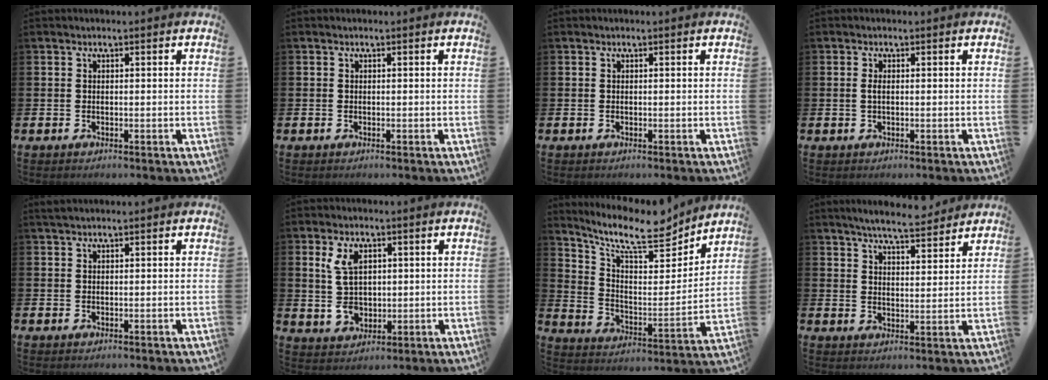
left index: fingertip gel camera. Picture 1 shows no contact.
{"total": 0.0}
{"total": 0.0}
{"total": 1.0, "force": [0.1, 0.3, 1.0], "torque": [-0.012, 0.001, -0.001]}
{"total": 1.0, "force": [0.9, 0.1, 0.4], "torque": [-0.007, 0.002, 0.015]}
{"total": 5.9, "force": [1.9, 3.8, 4.1], "torque": [-0.071, 0.006, 0.030]}
{"total": 11.1, "force": [9.5, 3.0, 4.9], "torque": [-0.107, -0.071, 0.158]}
{"total": 6.1, "force": [5.9, 0.6, 1.6], "torque": [-0.036, -0.030, 0.102]}